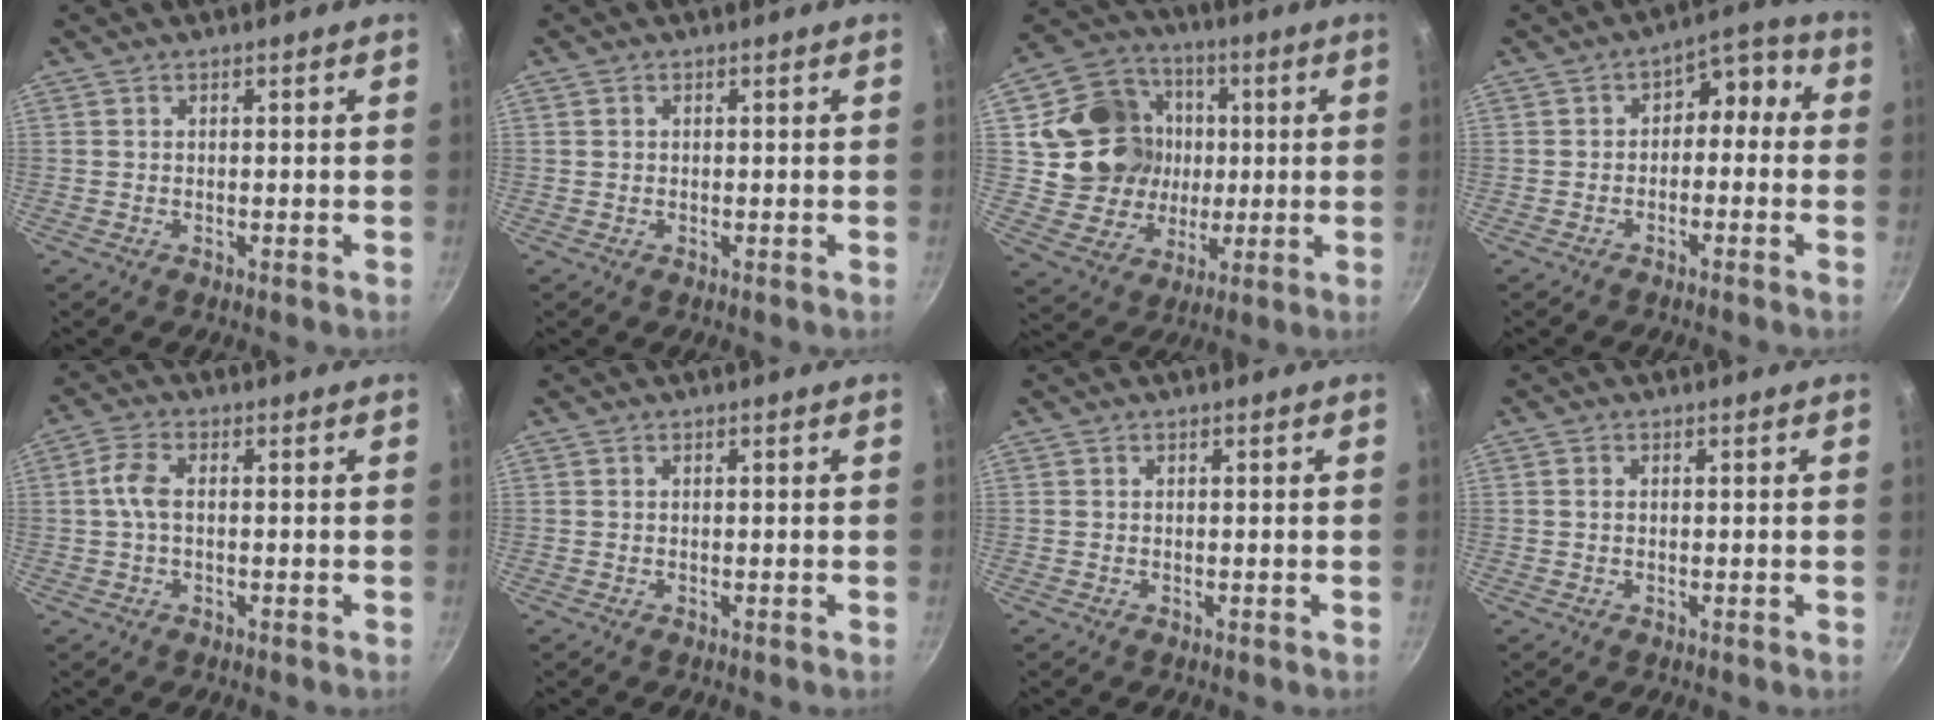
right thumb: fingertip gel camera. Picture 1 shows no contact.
{"total": 0.8, "force": [0.3, 0.7, 0.3], "torque": [-0.004, 0.002, 0.005]}
{"total": 18.5, "force": [2.1, 16.5, 8.2], "torque": [-0.124, 0.022, 0.046]}
{"total": 6.4, "force": [-0.7, 4.6, 4.5], "torque": [-0.022, 0.043, -0.020]}
{"total": 4.4, "force": [0.2, 2.3, 3.7], "torque": [-0.085, 0.012, -0.003]}
{"total": 0.0}
{"total": 0.0}
{"total": 0.9, "force": [0.2, 0.6, 0.5], "torque": [-0.010, 0.003, 0.003]}